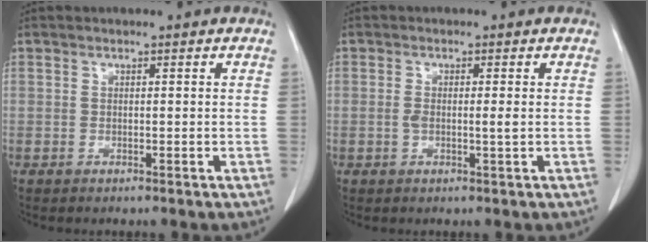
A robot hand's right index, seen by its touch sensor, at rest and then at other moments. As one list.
[{"total": 2.2, "force": [-0.1, 0.2, 2.2], "torque": [-0.043, -0.002, -0.003]}]